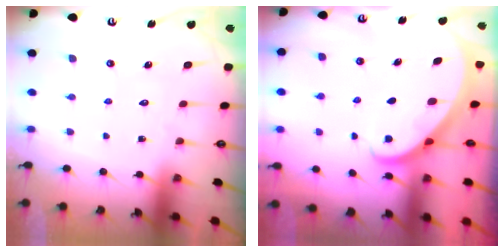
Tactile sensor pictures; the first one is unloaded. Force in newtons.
{"total": 2.7, "press": 2.7, "slide": 0.2}